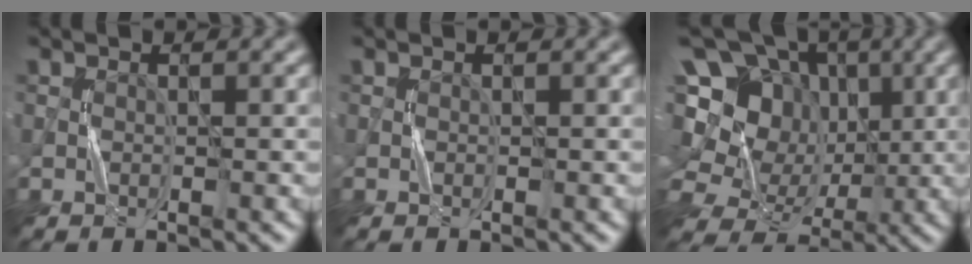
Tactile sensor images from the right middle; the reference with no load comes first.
{"total": 0.0}
{"total": 14.7, "force": [2.4, 12.4, 7.5], "torque": [-0.194, 0.046, 0.034]}